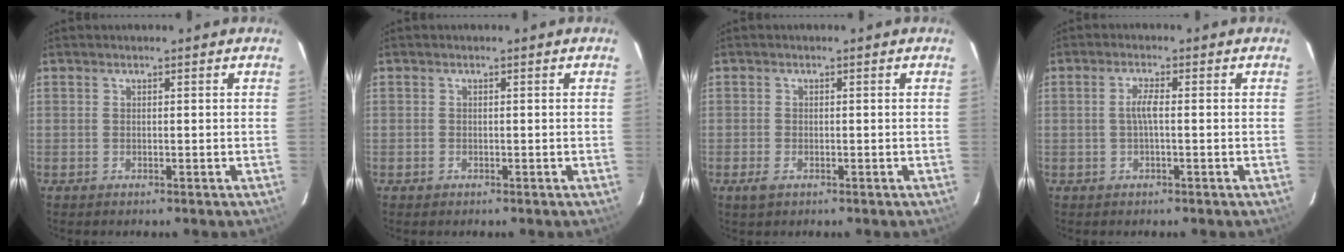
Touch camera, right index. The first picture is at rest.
{"total": 0.8, "force": [-0.5, 0.6, 0.0], "torque": [0.002, 0.001, -0.006]}
{"total": 2.2, "force": [-1.3, 1.2, 1.3], "torque": [-0.026, -0.004, -0.022]}
{"total": 2.4, "force": [-0.3, 0.2, 2.4], "torque": [-0.048, 0.005, -0.006]}